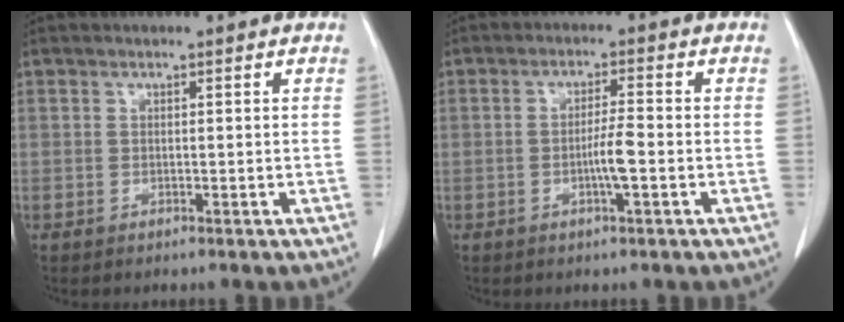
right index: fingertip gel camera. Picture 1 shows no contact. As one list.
[{"total": 3.8, "force": [-1.1, 0.0, 3.7], "torque": [-0.068, -0.003, -0.020]}]